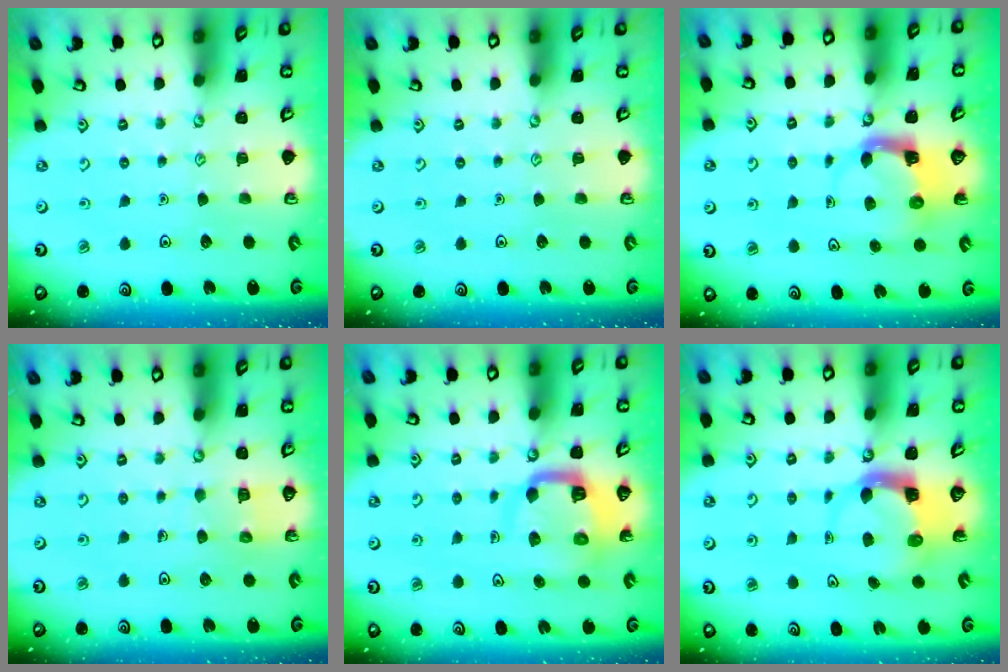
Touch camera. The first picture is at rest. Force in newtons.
{"total": 0.0}
{"total": 4.0, "press": 3.9, "slide": 0.6}
{"total": 5.9, "press": 5.9, "slide": 0.6}
{"total": 9.1, "press": 9.0, "slide": 1.1}
{"total": 3.8, "press": 3.7, "slide": 0.6}